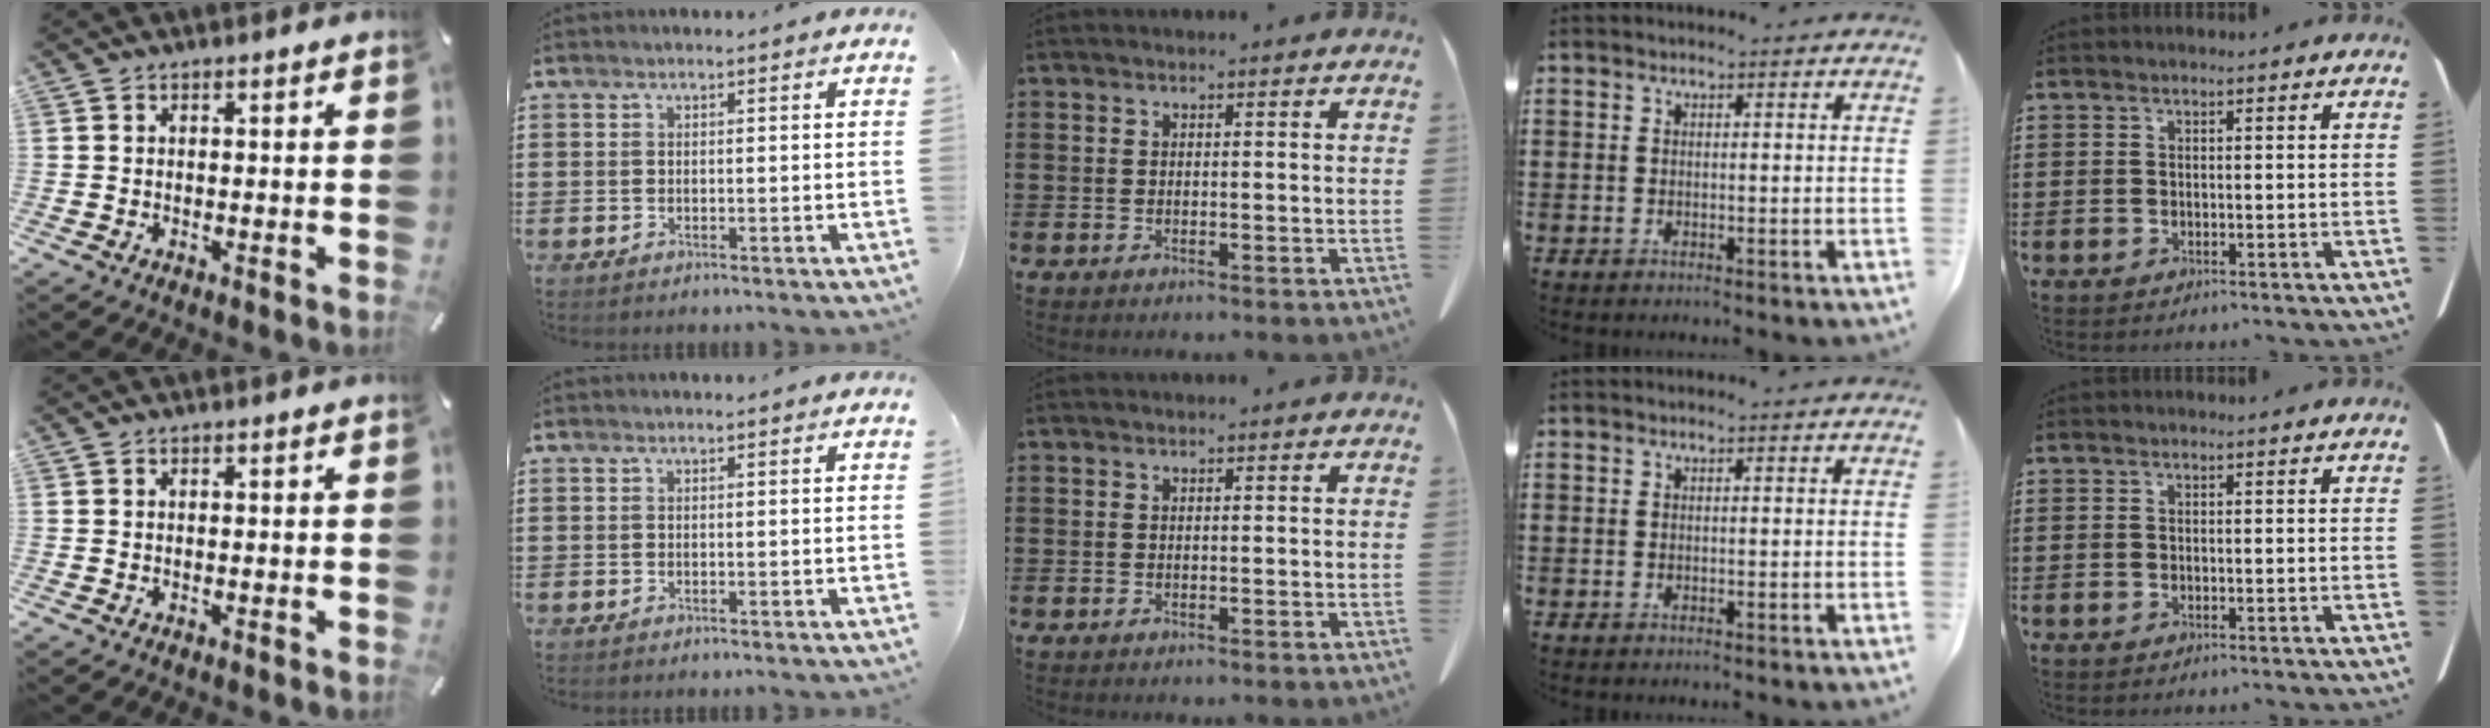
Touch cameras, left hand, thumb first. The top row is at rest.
{}